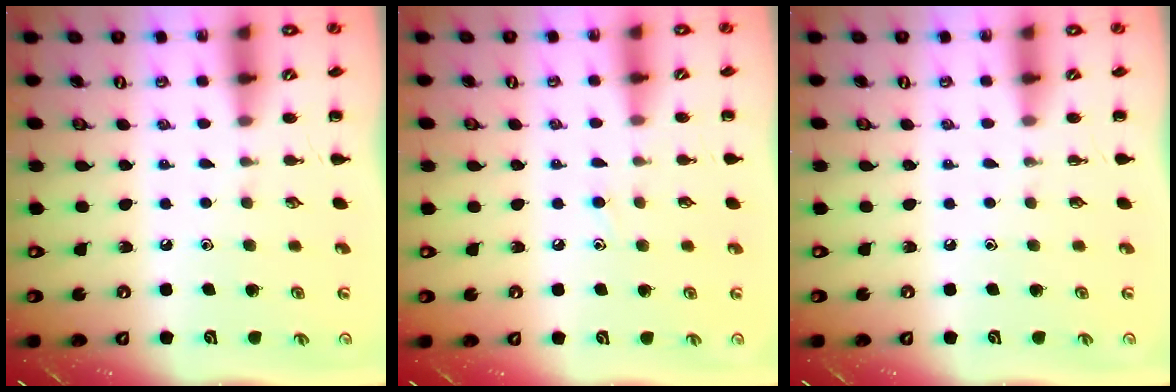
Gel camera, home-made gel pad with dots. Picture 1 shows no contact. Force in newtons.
{"total": 7.4, "press": 6.9, "slide": 2.6}
{"total": 0.0}